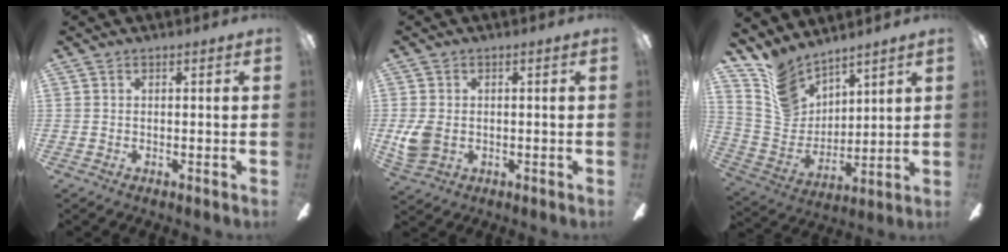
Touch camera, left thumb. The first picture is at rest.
{"total": 5.3, "force": [-0.3, 4.1, 3.3], "torque": [-0.069, 0.002, -0.005]}
{"total": 11.6, "force": [9.6, 6.1, 2.0], "torque": [-0.078, -0.069, 0.193]}